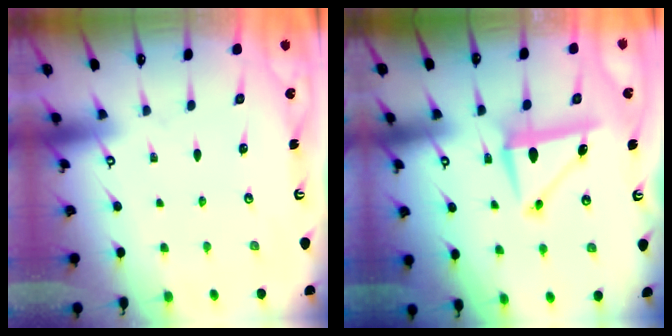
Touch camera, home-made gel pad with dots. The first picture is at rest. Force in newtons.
{"total": 7.4, "press": 7.3, "slide": 1.3}